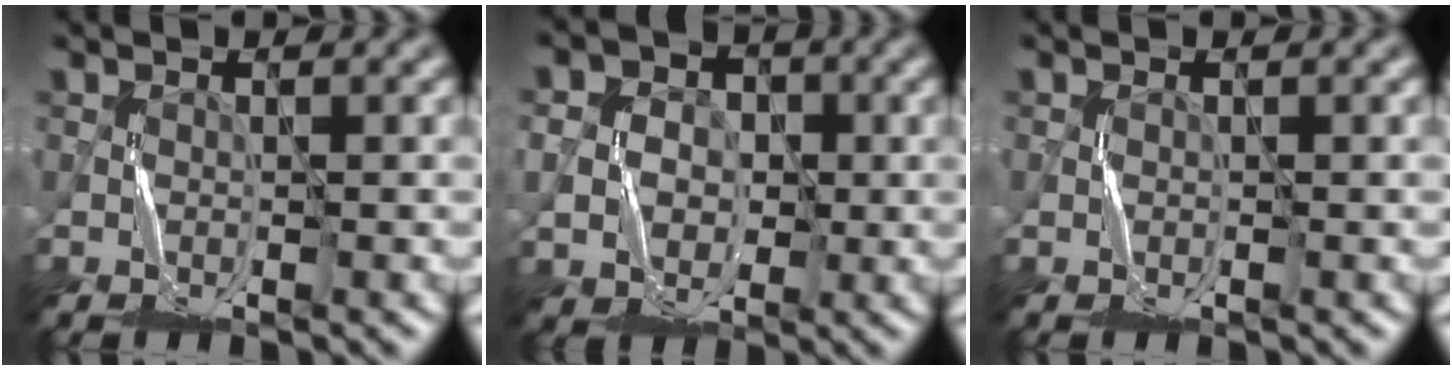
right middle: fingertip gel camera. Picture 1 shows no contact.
{"total": 7.1, "force": [1.4, 6.1, 3.3], "torque": [-0.072, 0.029, 0.007]}
{"total": 0.0}